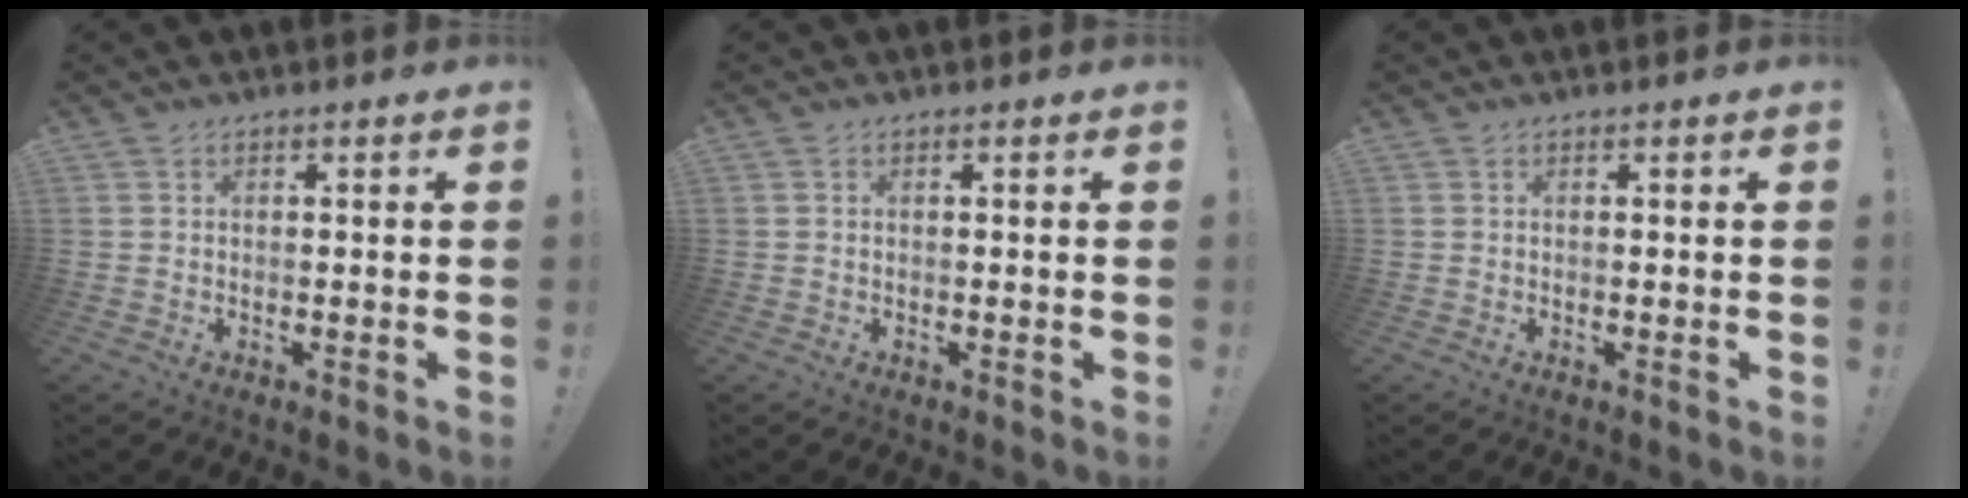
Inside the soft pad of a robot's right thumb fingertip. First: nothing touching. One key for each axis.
{"total": 0.0}
{"total": 0.0}